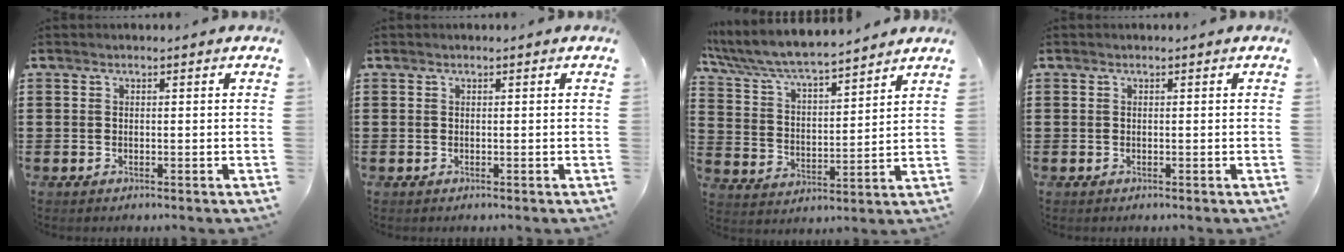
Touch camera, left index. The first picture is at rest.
{"total": 0.0}
{"total": 6.6, "force": [6.2, 0.5, 2.3], "torque": [-0.072, -0.038, 0.103]}
{"total": 0.0}